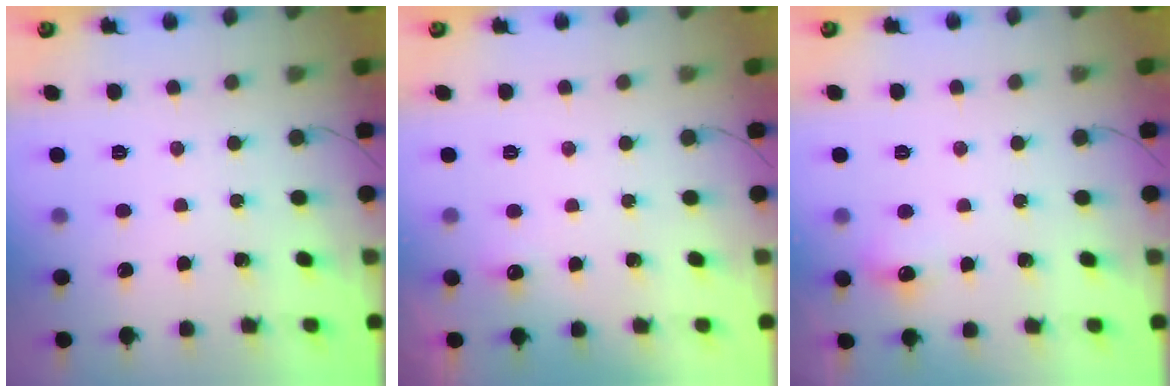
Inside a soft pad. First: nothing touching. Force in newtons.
{"total": 9.3, "press": 3.6, "slide": 8.6}
{"total": 6.2, "press": 5.9, "slide": 1.8}